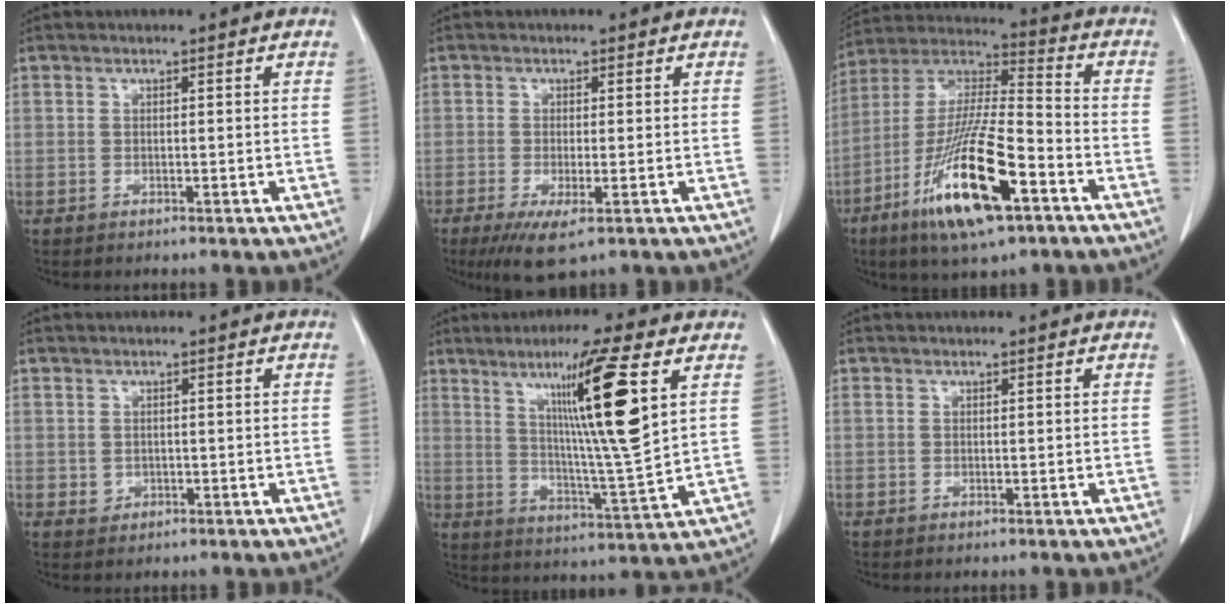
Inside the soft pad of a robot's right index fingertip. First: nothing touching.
{"total": 5.3, "force": [-2.7, 1.1, 4.4], "torque": [-0.078, -0.015, -0.041]}
{"total": 19.1, "force": [-8.9, 3.4, 16.6], "torque": [-0.348, -0.029, -0.159]}
{"total": 1.4, "force": [-0.2, 1.4, 0.3], "torque": [-0.003, 0.003, 0.003]}
{"total": 14.7, "force": [5.8, -1.1, 13.5], "torque": [-0.223, -0.007, 0.098]}
{"total": 0.0}